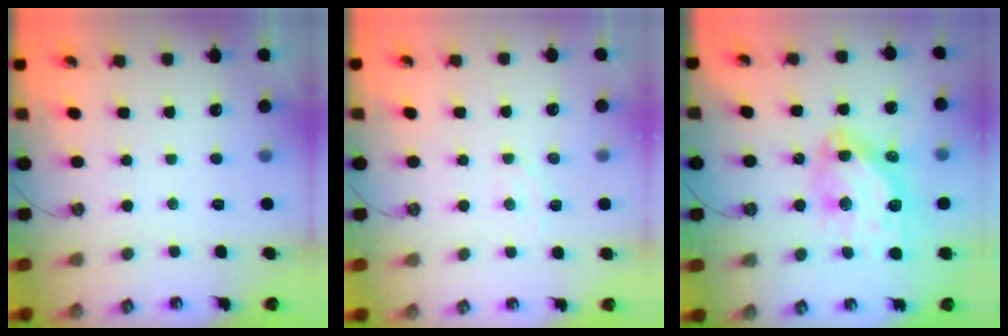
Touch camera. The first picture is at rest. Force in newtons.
{"total": 4.6, "press": 4.6, "slide": 0.7}
{"total": 13.5, "press": 13.4, "slide": 1.7}